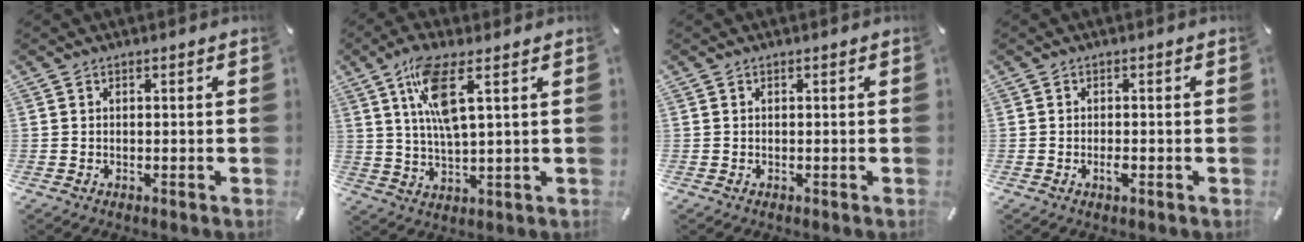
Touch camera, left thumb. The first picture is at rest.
{"total": 10.1, "force": [4.0, 2.4, 8.9], "torque": [-0.178, -0.002, 0.067]}
{"total": 0.0}
{"total": 1.9, "force": [-0.8, 0.7, 1.6], "torque": [-0.028, 0.002, -0.014]}